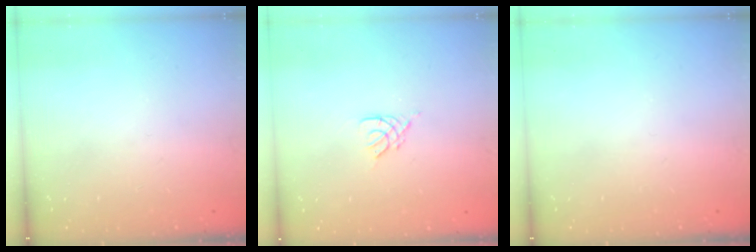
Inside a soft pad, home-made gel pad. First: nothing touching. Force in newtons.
{"total": 2.7, "press": 2.7, "slide": 0.5}
{"total": 0.0}